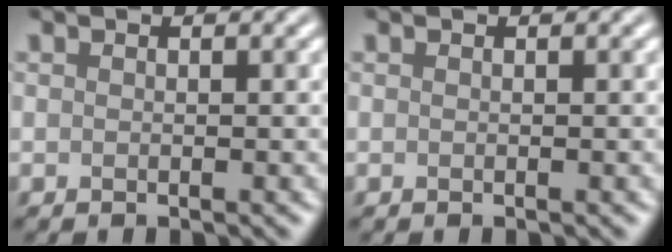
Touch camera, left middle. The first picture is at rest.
{"total": 0.0}